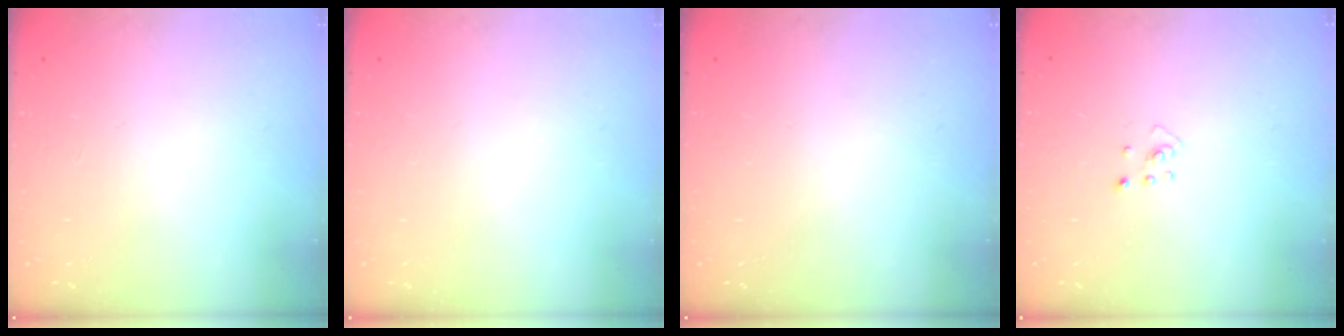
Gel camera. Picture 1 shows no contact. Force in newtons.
{"total": 0.0}
{"total": 0.0}
{"total": 2.5, "press": 2.4, "slide": 0.5}